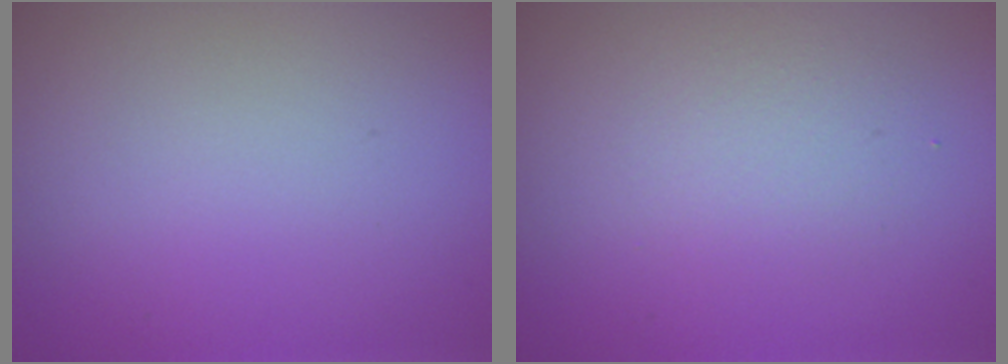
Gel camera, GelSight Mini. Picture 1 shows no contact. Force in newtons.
{"total": 2.3, "press": 2.3, "slide": 0.2}